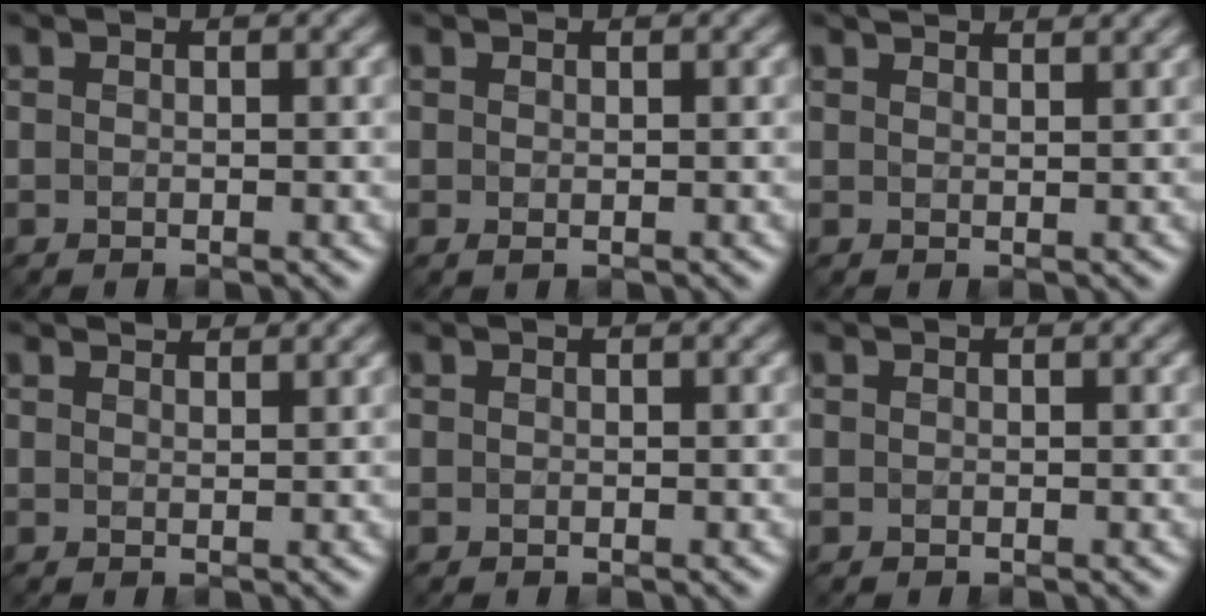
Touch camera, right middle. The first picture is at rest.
{"total": 0.0}
{"total": 3.0, "force": [2.7, 0.8, 1.2], "torque": [0.005, 0.013, 0.017]}
{"total": 1.9, "force": [1.8, 0.3, 0.3], "torque": [-0.001, 0.003, 0.024]}
{"total": 0.0}
{"total": 0.0}